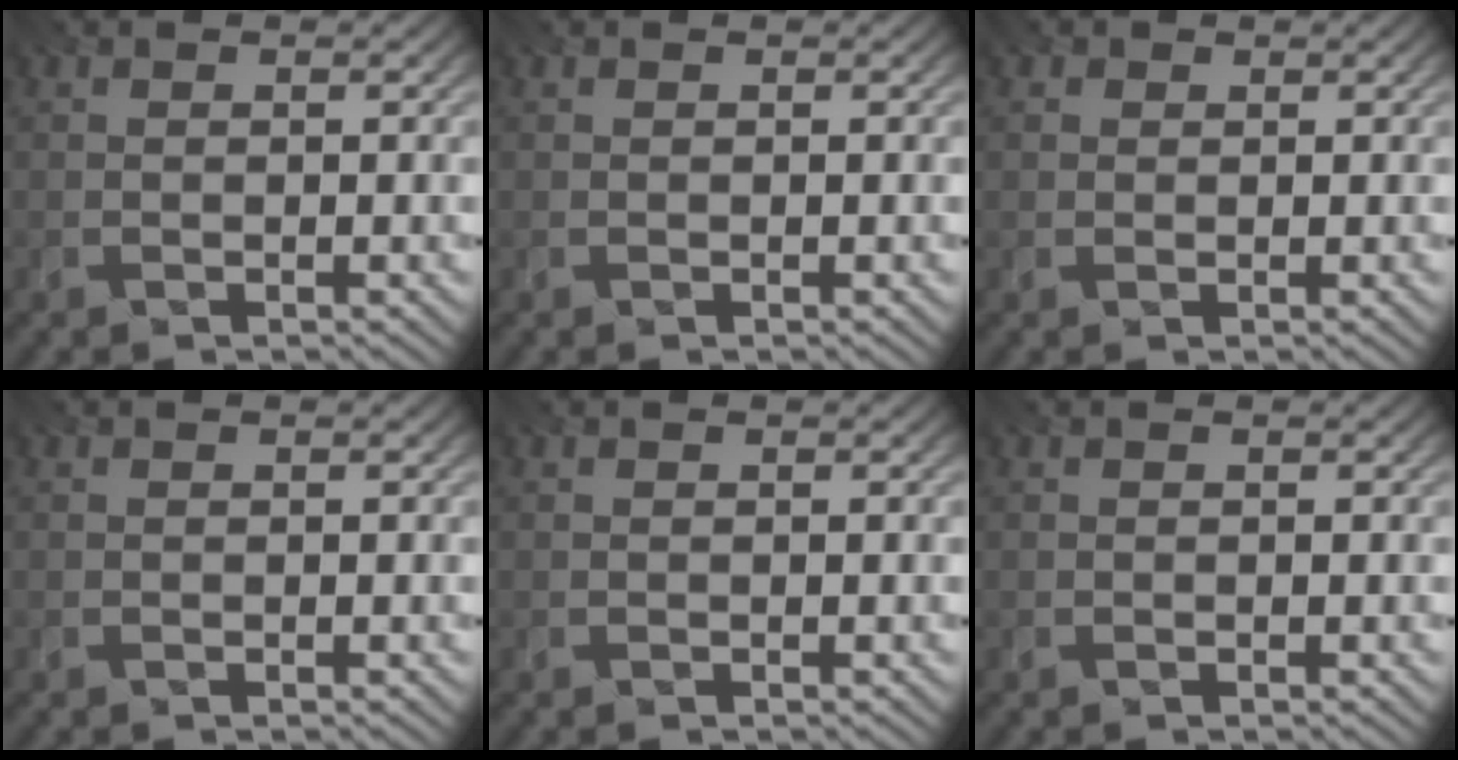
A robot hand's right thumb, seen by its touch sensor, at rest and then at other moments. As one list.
[{"total": 0.0}, {"total": 1.3, "force": [0.6, 1.1, 0.4], "torque": [-0.010, 0.001, 0.010]}, {"total": 0.0}, {"total": 0.0}, {"total": 0.0}]